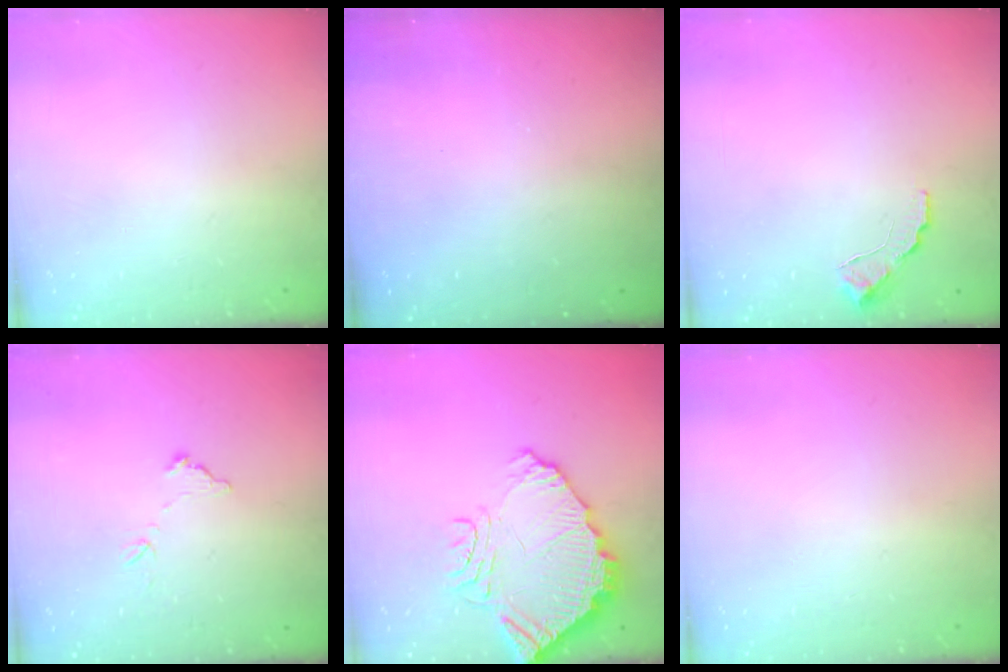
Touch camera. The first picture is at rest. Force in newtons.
{"total": 3.0, "press": 3.0, "slide": 0.1}
{"total": 6.6, "press": 6.5, "slide": 0.5}
{"total": 6.9, "press": 6.9, "slide": 0.4}
{"total": 14.9, "press": 14.8, "slide": 1.4}
{"total": 0.0}